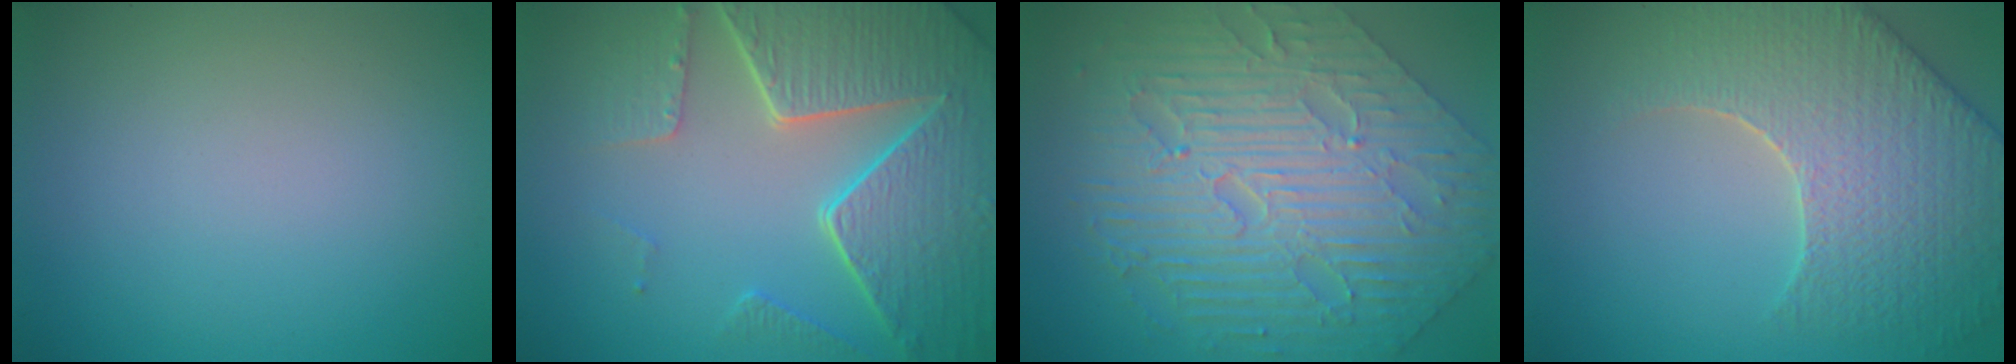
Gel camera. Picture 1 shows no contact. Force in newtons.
{"total": 8.5, "press": 6.2, "slide": 5.8}
{"total": 10.4, "press": 7.1, "slide": 7.6}
{"total": 7.1, "press": 5.9, "slide": 3.9}